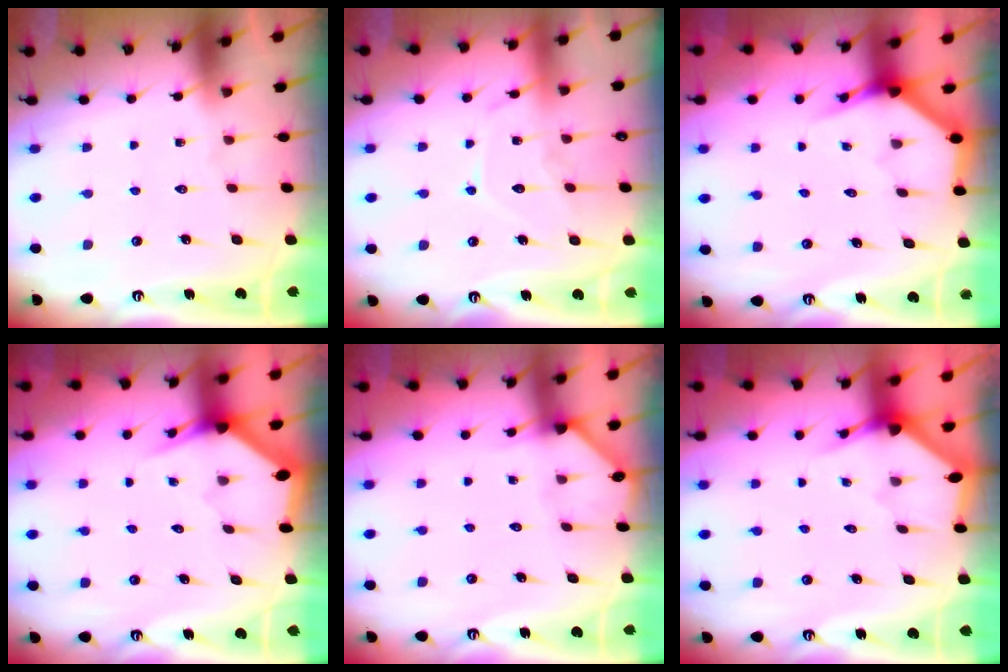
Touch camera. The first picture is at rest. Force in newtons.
{"total": 10.2, "press": 10.2, "slide": 0.8}
{"total": 4.0, "press": 4.0, "slide": 0.2}
{"total": 3.1, "press": 3.1, "slide": 0.1}
{"total": 2.0, "press": 2.0, "slide": 0.1}
{"total": 2.5, "press": 2.5, "slide": 0.2}